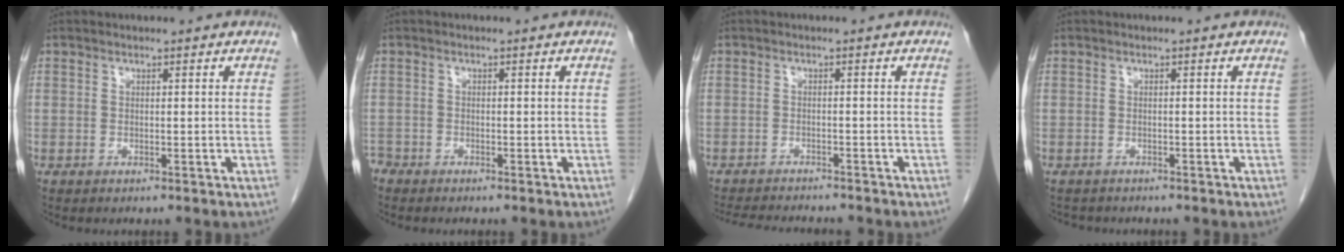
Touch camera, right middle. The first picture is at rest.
{"total": 1.4, "force": [-1.3, 0.4, 0.0], "torque": [-0.001, -0.003, -0.023]}
{"total": 8.5, "force": [-8.0, 1.2, 2.7], "torque": [-0.041, -0.006, -0.117]}
{"total": 2.4, "force": [-2.2, 0.9, 0.3], "torque": [-0.007, -0.004, -0.030]}